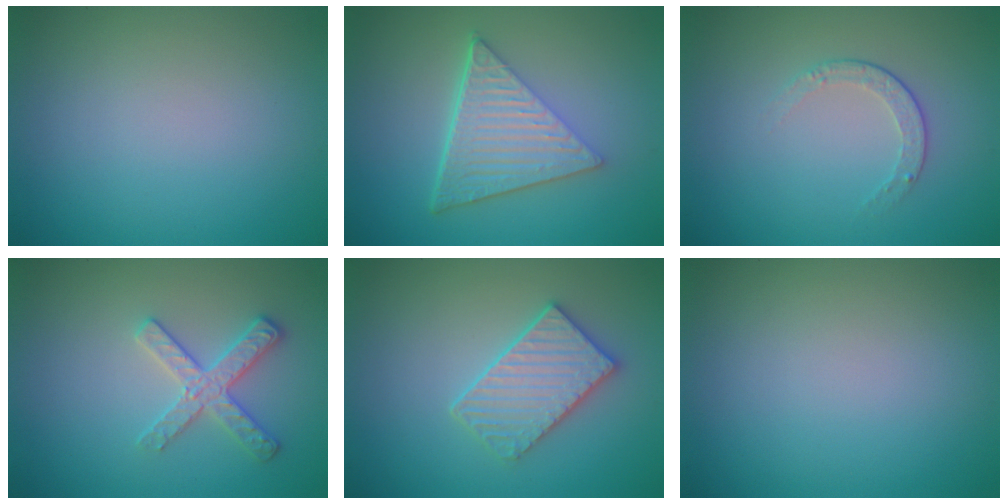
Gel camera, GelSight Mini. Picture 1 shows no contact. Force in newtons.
{"total": 6.7, "press": 4.6, "slide": 4.9}
{"total": 1.6, "press": 1.2, "slide": 1.1}
{"total": 2.7, "press": 2.6, "slide": 0.5}
{"total": 3.4, "press": 3.3, "slide": 0.8}
{"total": 0.0}